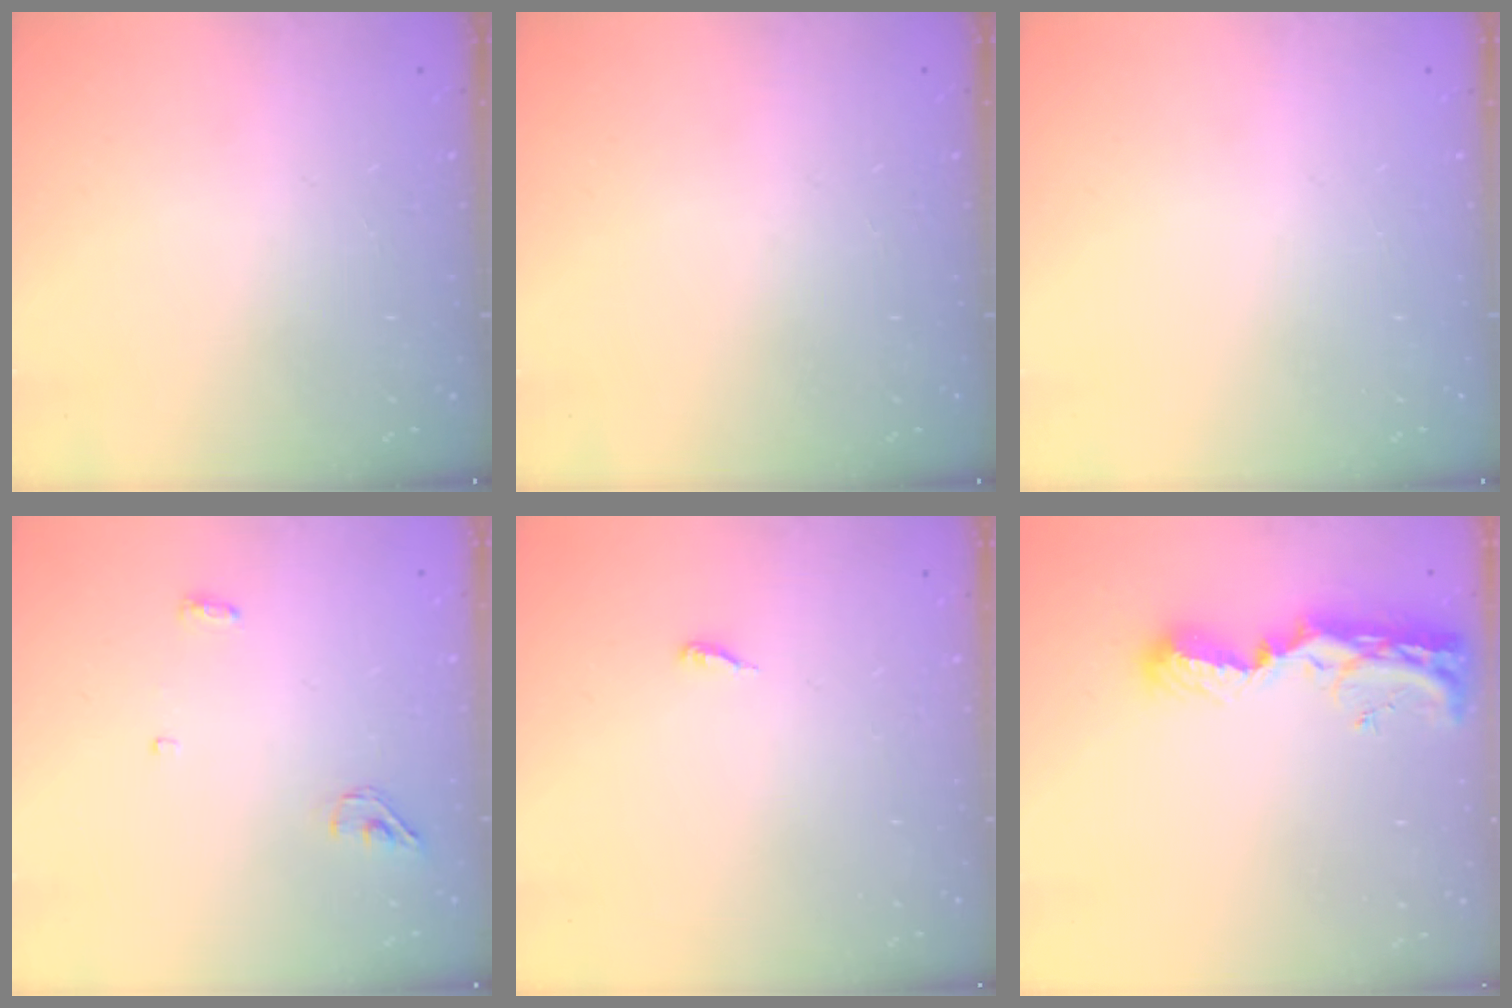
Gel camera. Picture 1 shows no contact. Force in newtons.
{"total": 0.0}
{"total": 0.0}
{"total": 3.8, "press": 3.5, "slide": 1.4}
{"total": 3.2, "press": 3.2, "slide": 0.2}
{"total": 10.3, "press": 10.2, "slide": 1.2}